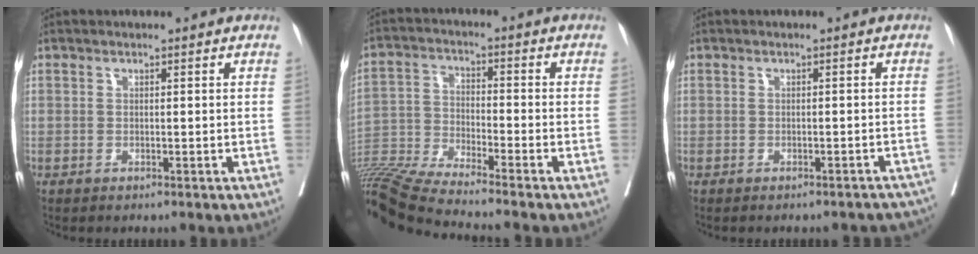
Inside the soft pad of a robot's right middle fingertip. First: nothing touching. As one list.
[{"total": 12.7, "force": [-11.4, -2.1, 5.1], "torque": [-0.088, -0.022, -0.203]}, {"total": 6.6, "force": [-5.8, 2.3, 2.0], "torque": [-0.019, 0.007, -0.059]}]